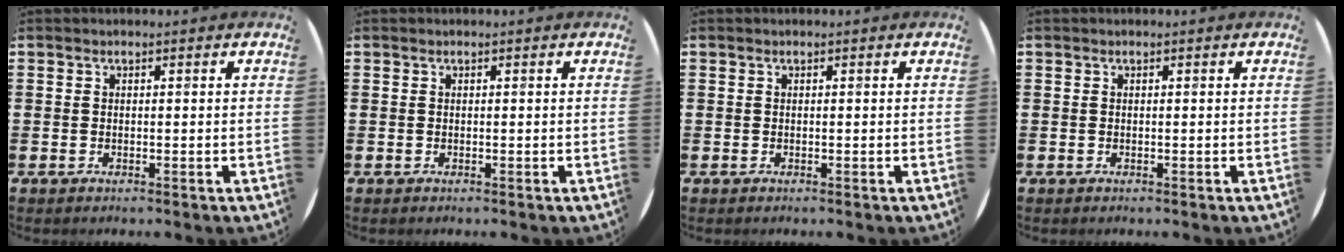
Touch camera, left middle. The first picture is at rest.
{"total": 0.0}
{"total": 0.0}
{"total": 0.0}